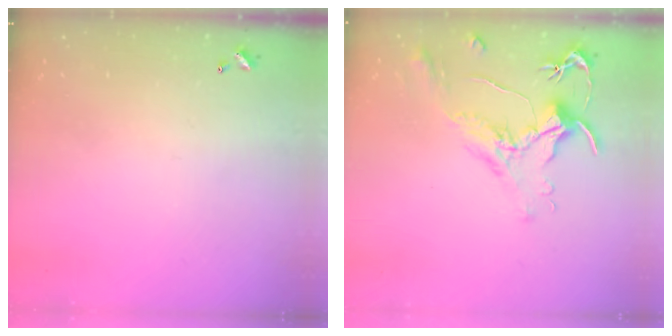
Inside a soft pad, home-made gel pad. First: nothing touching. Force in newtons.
{"total": 1.6, "press": 1.5, "slide": 0.7}